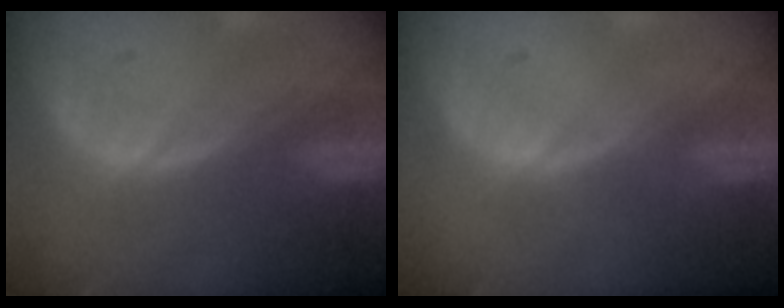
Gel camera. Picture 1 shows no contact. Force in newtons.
{"total": 0.0}